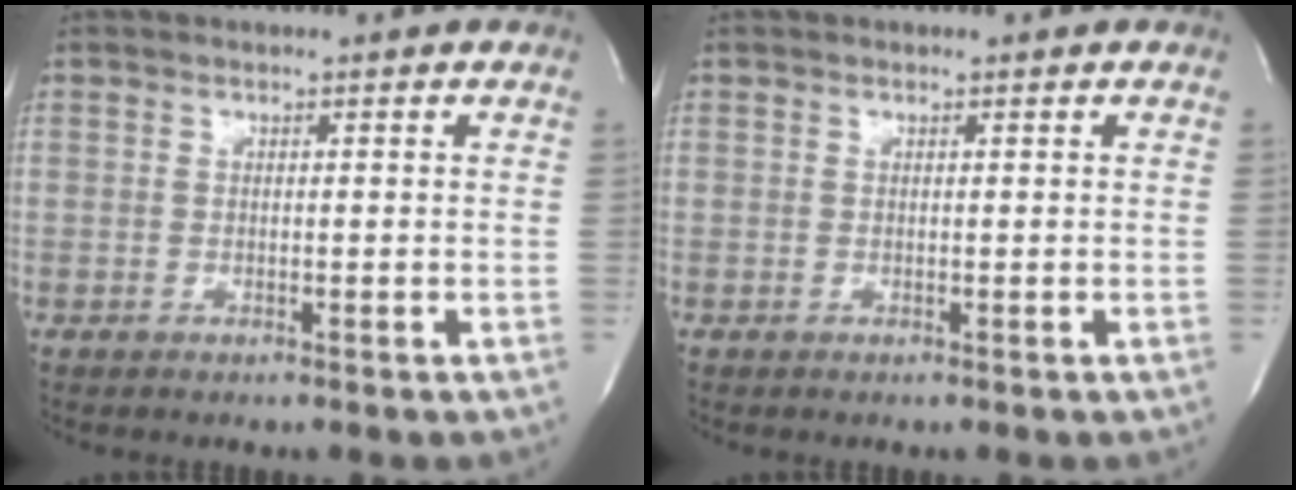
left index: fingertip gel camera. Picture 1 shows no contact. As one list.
[{"total": 0.0}]